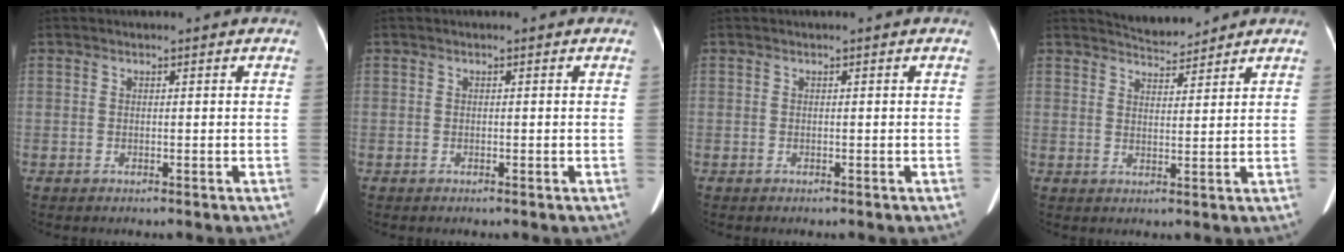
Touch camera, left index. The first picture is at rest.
{"total": 0.0}
{"total": 0.0}
{"total": 4.1, "force": [4.0, 0.3, 0.2], "torque": [-0.008, 0.005, 0.067]}